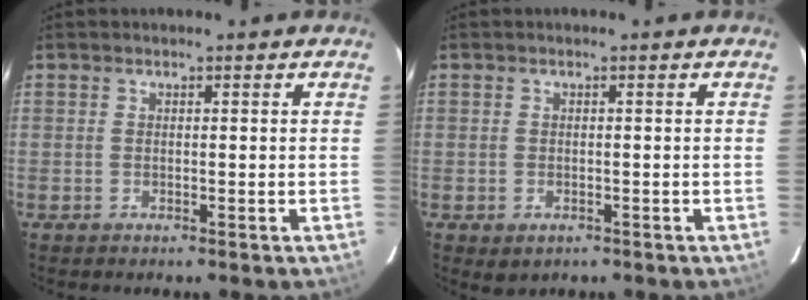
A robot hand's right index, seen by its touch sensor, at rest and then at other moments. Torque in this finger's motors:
{"motor_torque": [0.26, -0.36, 0.03, -0.01]}